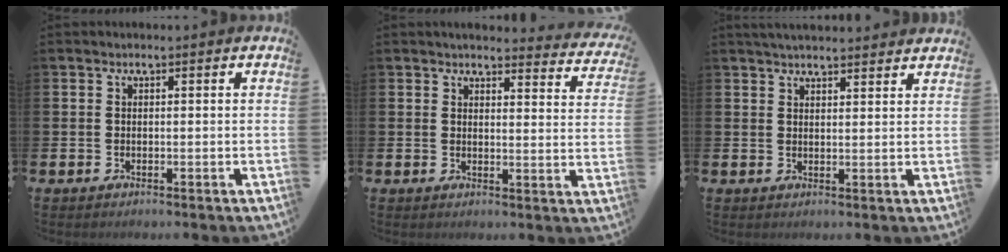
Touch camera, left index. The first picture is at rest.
{"total": 3.4, "force": [3.4, 0.5, 0.2], "torque": [-0.003, -0.030, 0.056]}
{"total": 3.1, "force": [3.1, 0.2, 0.5], "torque": [-0.011, -0.011, 0.055]}